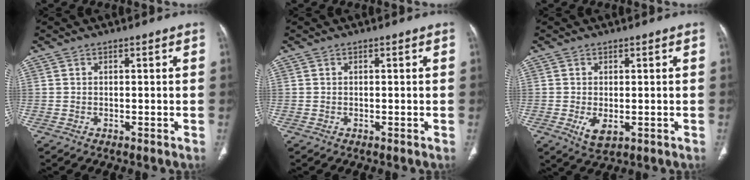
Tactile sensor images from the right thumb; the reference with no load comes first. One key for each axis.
{"total": 0.0}
{"total": 3.7, "fx": -0.8, "fy": 2.1, "fz": 3.0, "tx": -0.058, "ty": -0.011, "tz": -0.004}